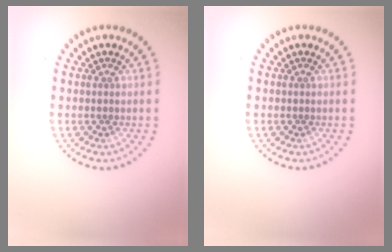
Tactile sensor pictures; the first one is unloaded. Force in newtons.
{"total": 0.0}